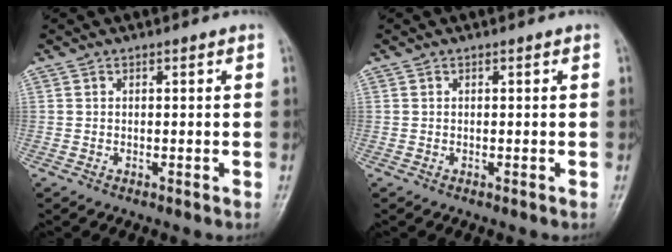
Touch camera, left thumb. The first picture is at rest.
{"total": 0.0}